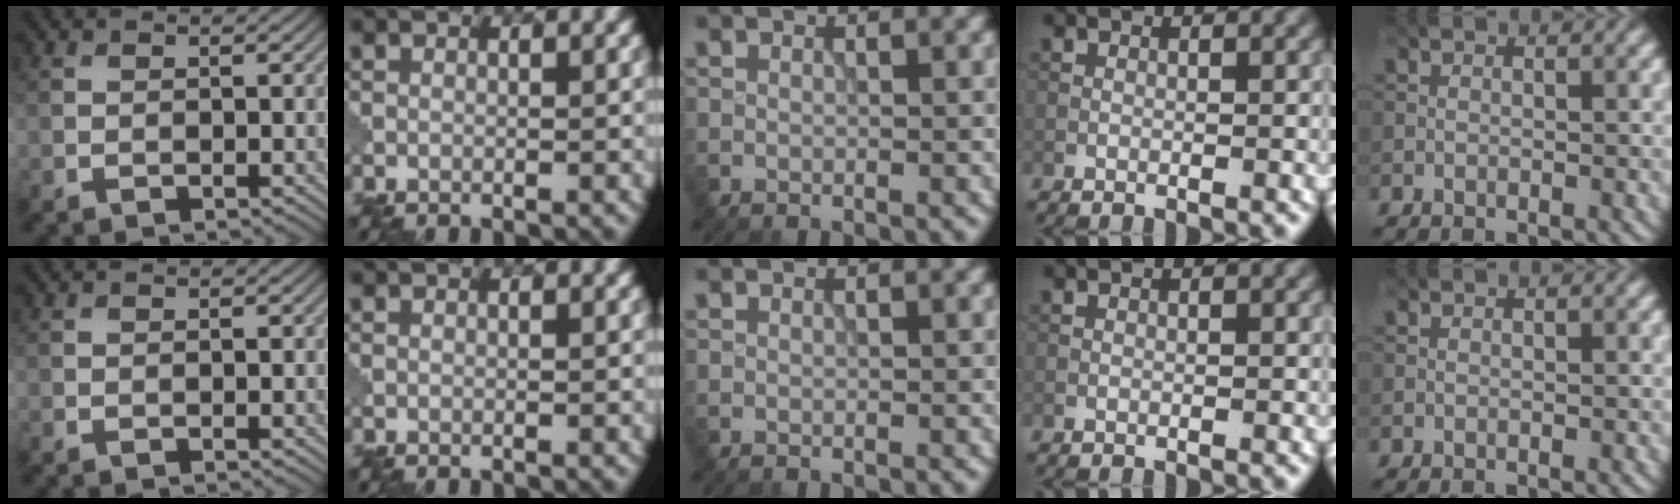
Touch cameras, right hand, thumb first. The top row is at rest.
{}